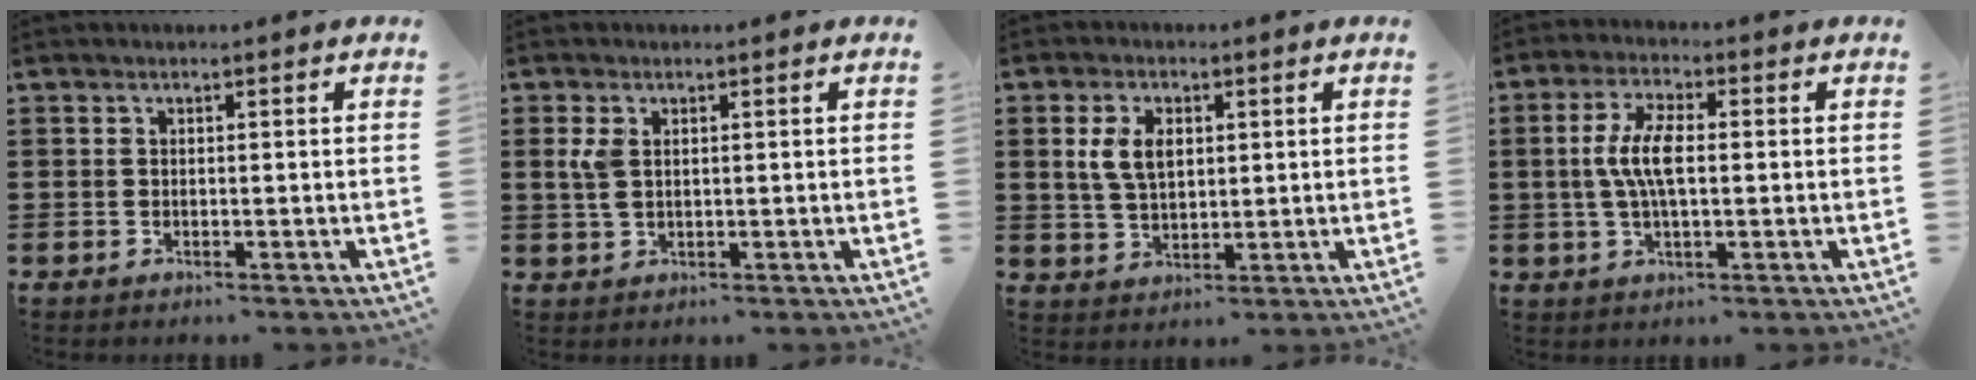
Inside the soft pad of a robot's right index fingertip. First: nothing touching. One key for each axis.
{"total": 3.1, "fx": 0.8, "fy": 1.8, "fz": 2.3, "tx": -0.060, "ty": 0.005, "tz": 0.012}
{"total": 5.3, "fx": 1.3, "fy": 3.2, "fz": 4.0, "tx": -0.095, "ty": 0.010, "tz": 0.019}
{"total": 6.7, "fx": 0.1, "fy": 2.3, "fz": 6.3, "tx": -0.137, "ty": -0.001, "tz": -0.007}